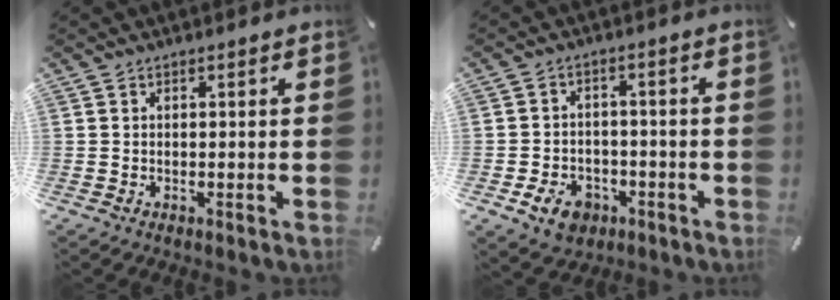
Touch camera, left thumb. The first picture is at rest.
{"total": 7.1, "force": [-3.6, 5.3, 3.1], "torque": [-0.069, 0.021, -0.066]}